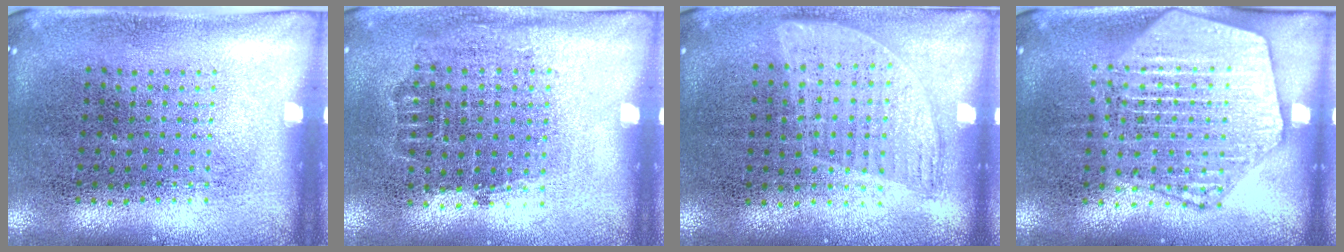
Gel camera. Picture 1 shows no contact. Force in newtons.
{"total": 0.7, "press": 0.6, "slide": 0.3}
{"total": 1.0, "press": 0.8, "slide": 0.5}
{"total": 2.2, "press": 2.2, "slide": 0.2}